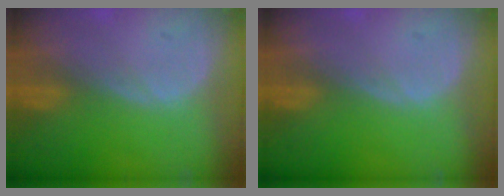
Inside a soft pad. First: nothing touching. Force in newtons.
{"total": 0.0}